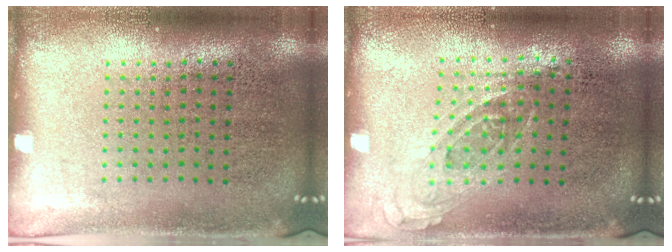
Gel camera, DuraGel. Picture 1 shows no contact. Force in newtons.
{"total": 0.7, "press": 0.6, "slide": 0.3}